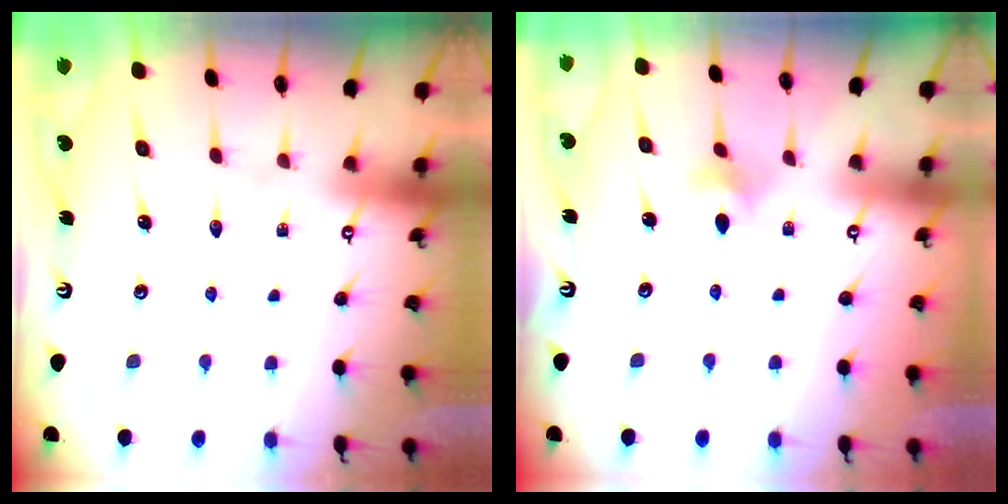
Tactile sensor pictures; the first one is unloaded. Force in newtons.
{"total": 4.0, "press": 3.9, "slide": 0.7}